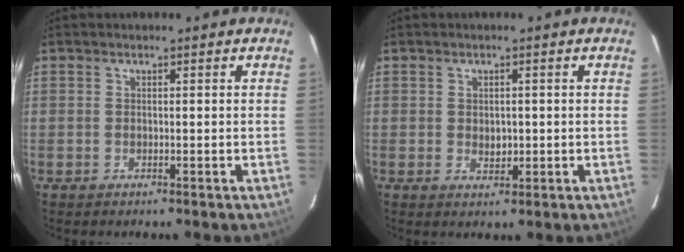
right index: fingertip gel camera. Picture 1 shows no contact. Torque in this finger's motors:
{"motor_torque": [0.07, -0.02, 0.11, 0.03]}